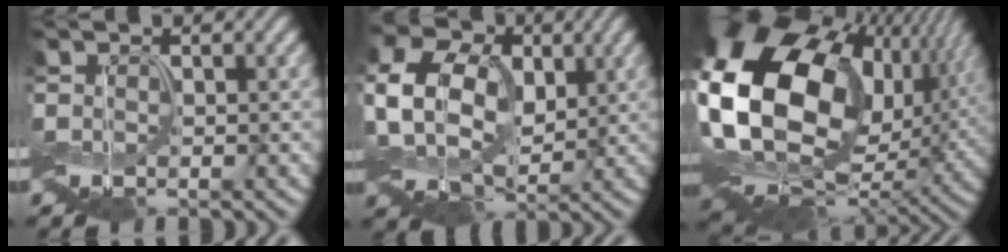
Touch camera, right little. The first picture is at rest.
{"total": 10.4, "force": [1.4, 8.0, 6.6], "torque": [-0.156, 0.019, 0.013]}
{"total": 19.3, "force": [2.7, 14.2, 12.8], "torque": [-0.297, -0.011, 0.074]}